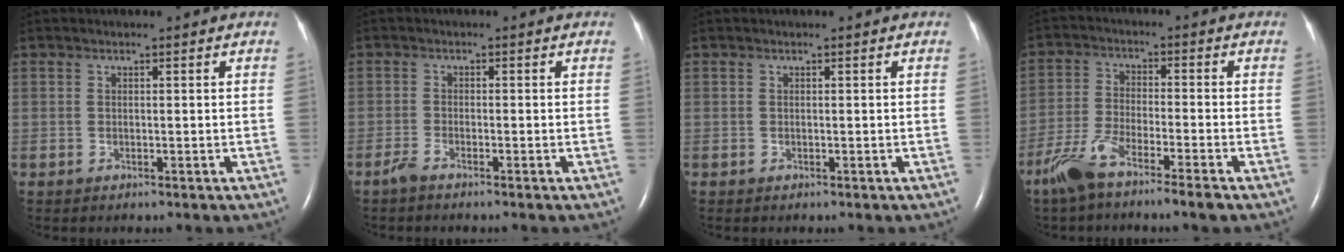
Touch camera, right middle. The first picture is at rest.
{"total": 1.6, "force": [-1.4, 0.0, 0.8], "torque": [-0.026, -0.004, -0.030]}
{"total": 0.0}
{"total": 7.3, "force": [-5.4, 0.3, 4.8], "torque": [-0.108, -0.009, -0.110]}